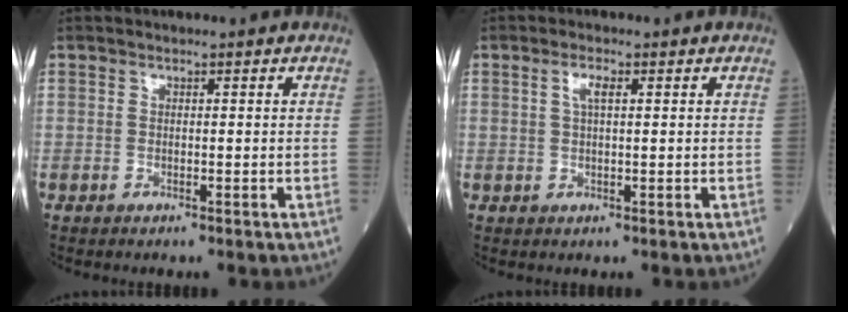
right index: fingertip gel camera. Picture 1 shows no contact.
{"total": 2.2, "force": [0.8, 0.5, 2.0], "torque": [-0.044, 0.005, 0.014]}